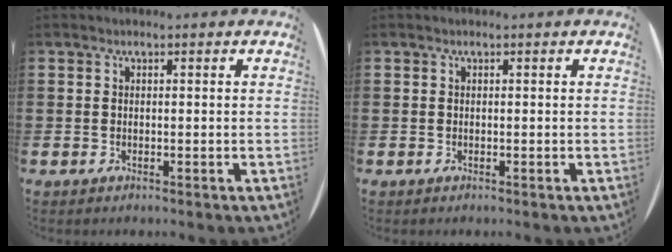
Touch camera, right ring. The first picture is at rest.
{"total": 0.0}